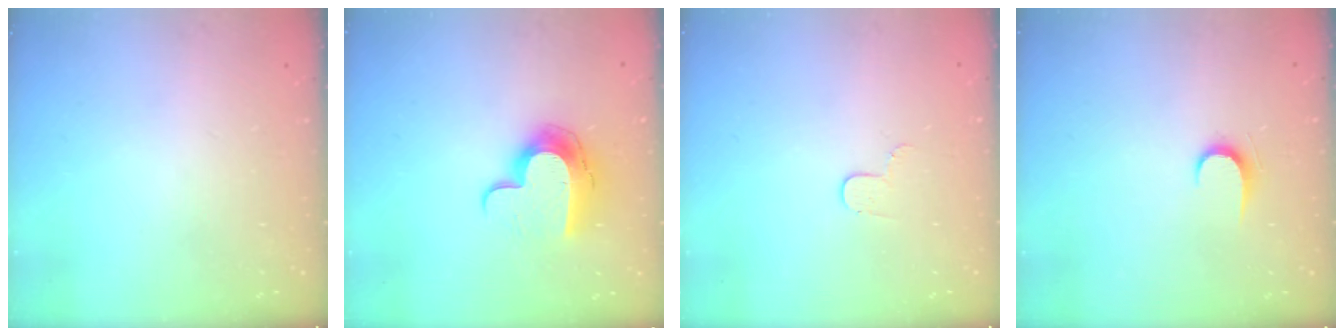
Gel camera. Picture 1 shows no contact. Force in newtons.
{"total": 12.2, "press": 12.2, "slide": 0.3}
{"total": 3.4, "press": 3.4, "slide": 0.4}
{"total": 6.0, "press": 6.0, "slide": 0.7}